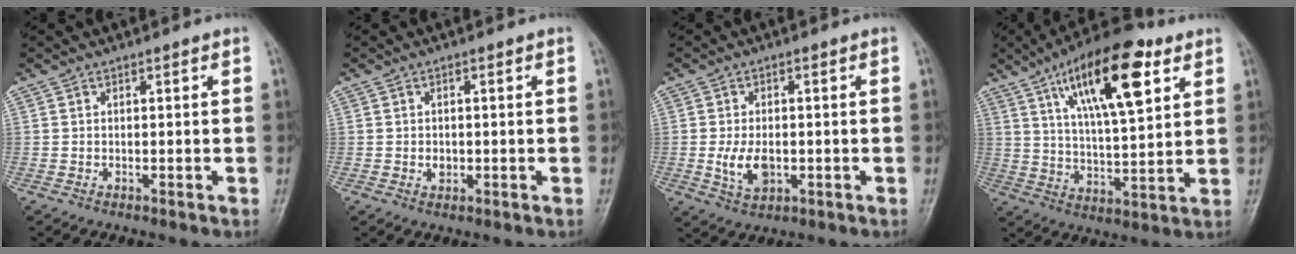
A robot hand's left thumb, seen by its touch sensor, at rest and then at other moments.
{"total": 1.8, "force": [-0.3, 1.4, 1.0], "torque": [-0.009, 0.002, -0.001]}
{"total": 5.9, "force": [-0.9, 3.6, 4.6], "torque": [-0.082, -0.006, -0.011]}
{"total": 18.9, "force": [8.9, 6.7, 15.3], "torque": [-0.222, -0.026, 0.148]}